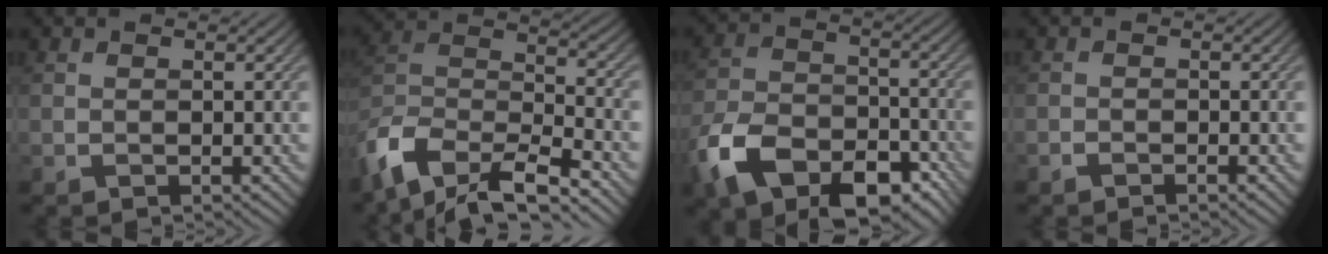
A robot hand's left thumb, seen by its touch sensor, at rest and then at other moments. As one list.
[{"total": 12.3, "force": [-8.9, 4.8, 7.0], "torque": [-0.170, -0.010, -0.170]}, {"total": 13.4, "force": [-7.9, 7.6, 7.7], "torque": [-0.178, -0.024, -0.149]}, {"total": 0.8, "force": [-0.7, 0.0, 0.2], "torque": [-0.004, 0.003, -0.017]}]